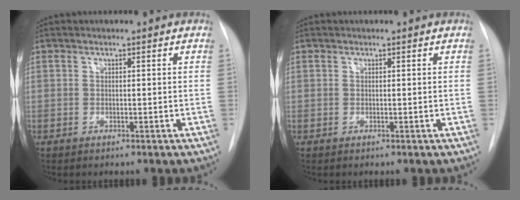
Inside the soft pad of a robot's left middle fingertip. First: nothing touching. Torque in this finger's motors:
{"motor_torque": [0.10, -0.14, -0.06, -0.06]}